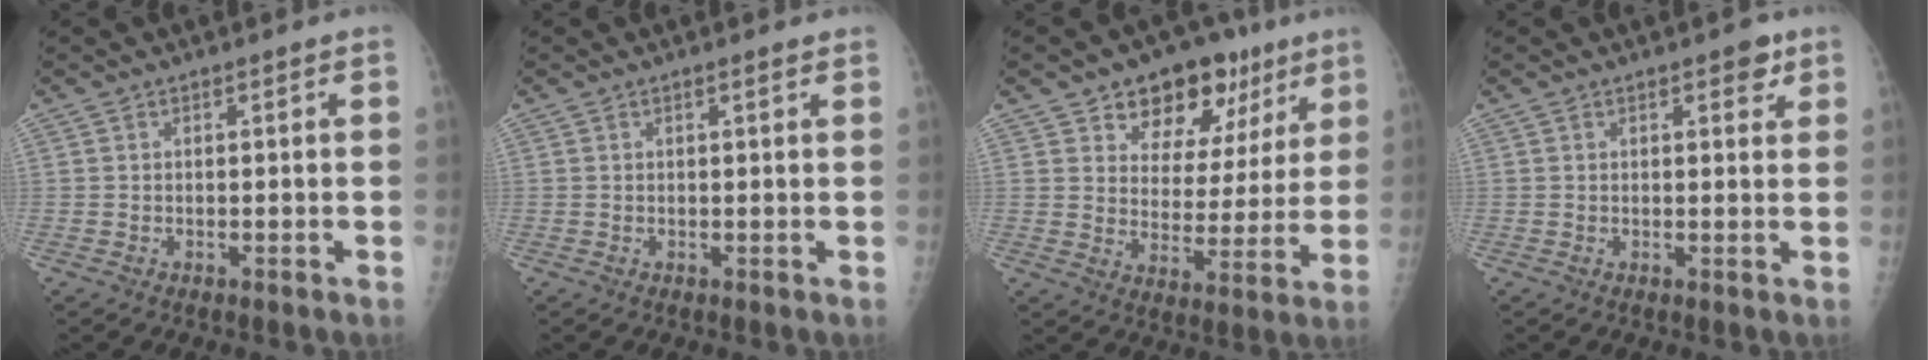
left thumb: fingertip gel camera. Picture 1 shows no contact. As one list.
[{"total": 0.9, "force": [0.6, 0.2, 0.6], "torque": [-0.009, -0.002, 0.009]}, {"total": 15.4, "force": [8.9, 9.7, 8.0], "torque": [-0.045, -0.028, 0.133]}, {"total": 2.7, "force": [1.6, 1.3, 1.7], "torque": [-0.006, -0.005, 0.017]}]